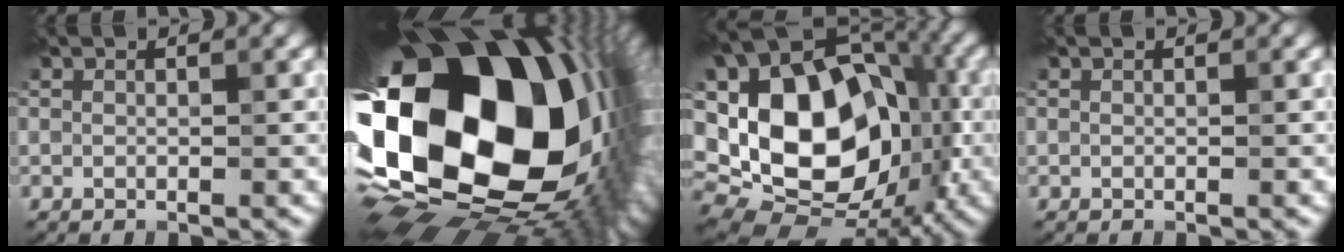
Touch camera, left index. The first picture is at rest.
{"total": 23.7, "force": [1.3, 16.0, 17.4], "torque": [-0.332, -0.069, 0.037]}
{"total": 16.3, "force": [0.0, 12.0, 11.1], "torque": [-0.174, -0.007, 0.004]}
{"total": 0.0}